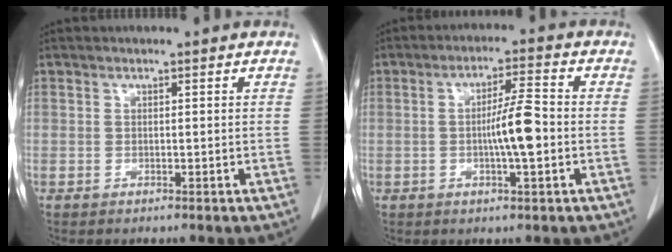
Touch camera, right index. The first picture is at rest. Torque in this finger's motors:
{"motor_torque": [0.24, 0.00, 0.26, 0.06]}